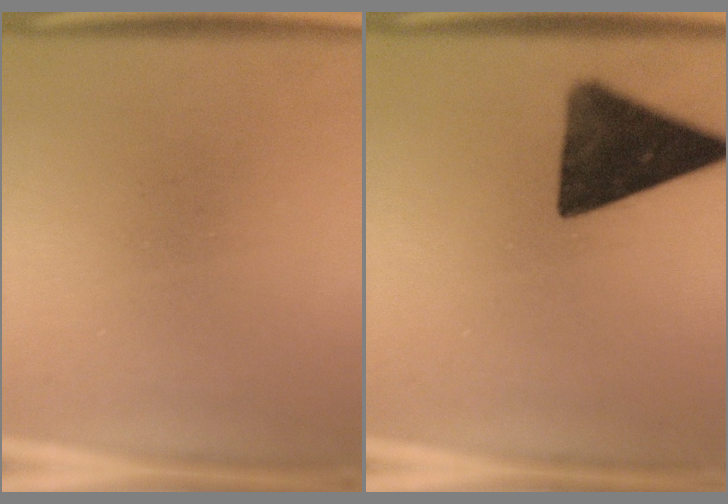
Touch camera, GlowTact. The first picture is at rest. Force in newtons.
{"total": 13.7}